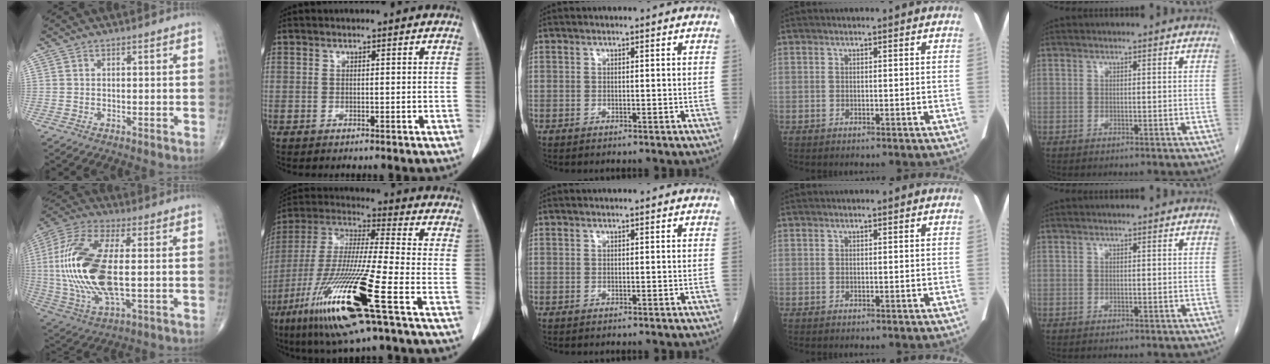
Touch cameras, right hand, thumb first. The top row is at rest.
{"thumb": {"total": 21.2, "force": [0.2, 8.5, 19.4], "torque": [-0.435, -0.003, 0.003]}, "index": {"total": 20.7, "force": [-9.1, 0.7, 18.5], "torque": [-0.397, -0.047, -0.175]}}